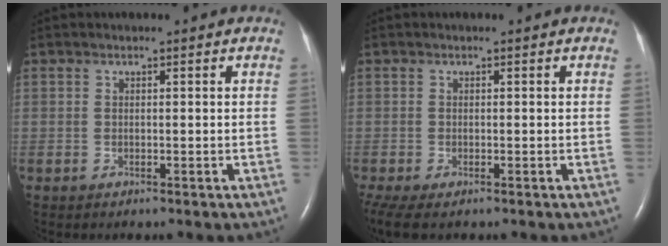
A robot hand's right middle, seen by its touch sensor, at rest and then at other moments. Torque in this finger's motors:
{"motor_torque": [0.40, -0.36, 0.16, 0.06]}